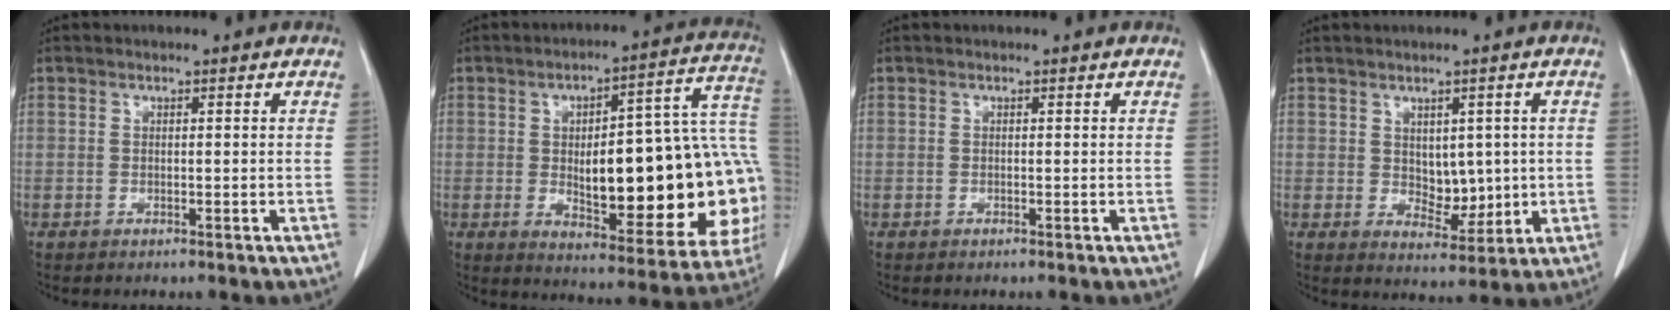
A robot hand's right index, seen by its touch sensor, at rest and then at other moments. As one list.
[{"total": 26.7, "force": [-2.4, 8.1, 25.3], "torque": [-0.254, 0.036, -0.009]}, {"total": 0.0}, {"total": 5.6, "force": [0.5, 3.4, 4.4], "torque": [-0.061, -0.004, 0.023]}]